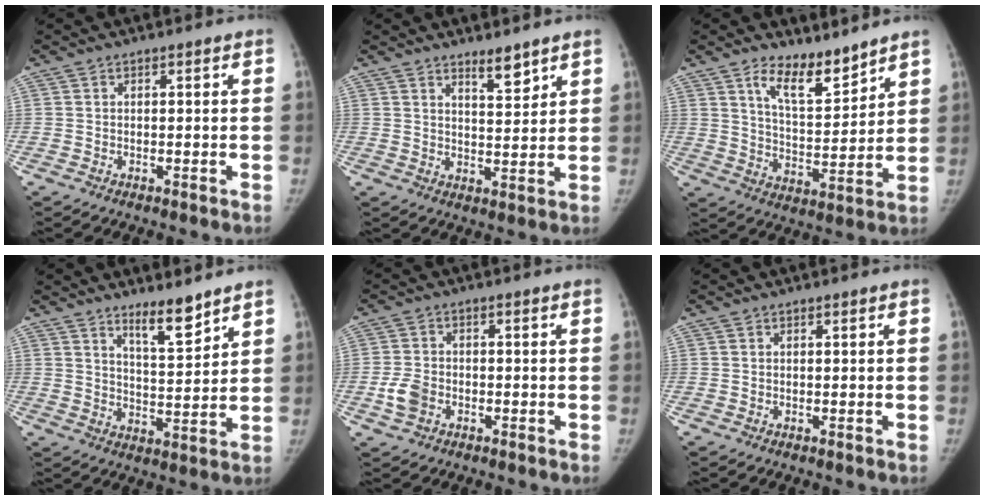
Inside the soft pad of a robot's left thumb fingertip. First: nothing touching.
{"total": 4.3, "force": [3.5, 1.0, 2.4], "torque": [-0.024, -0.032, 0.056]}
{"total": 9.3, "force": [7.1, 3.2, 5.1], "torque": [-0.064, -0.063, 0.132]}
{"total": 7.2, "force": [5.7, 1.3, 4.2], "torque": [-0.055, -0.053, 0.097]}
{"total": 4.3, "force": [-1.6, 3.2, 2.5], "torque": [-0.048, 0.010, -0.030]}
{"total": 0.0}